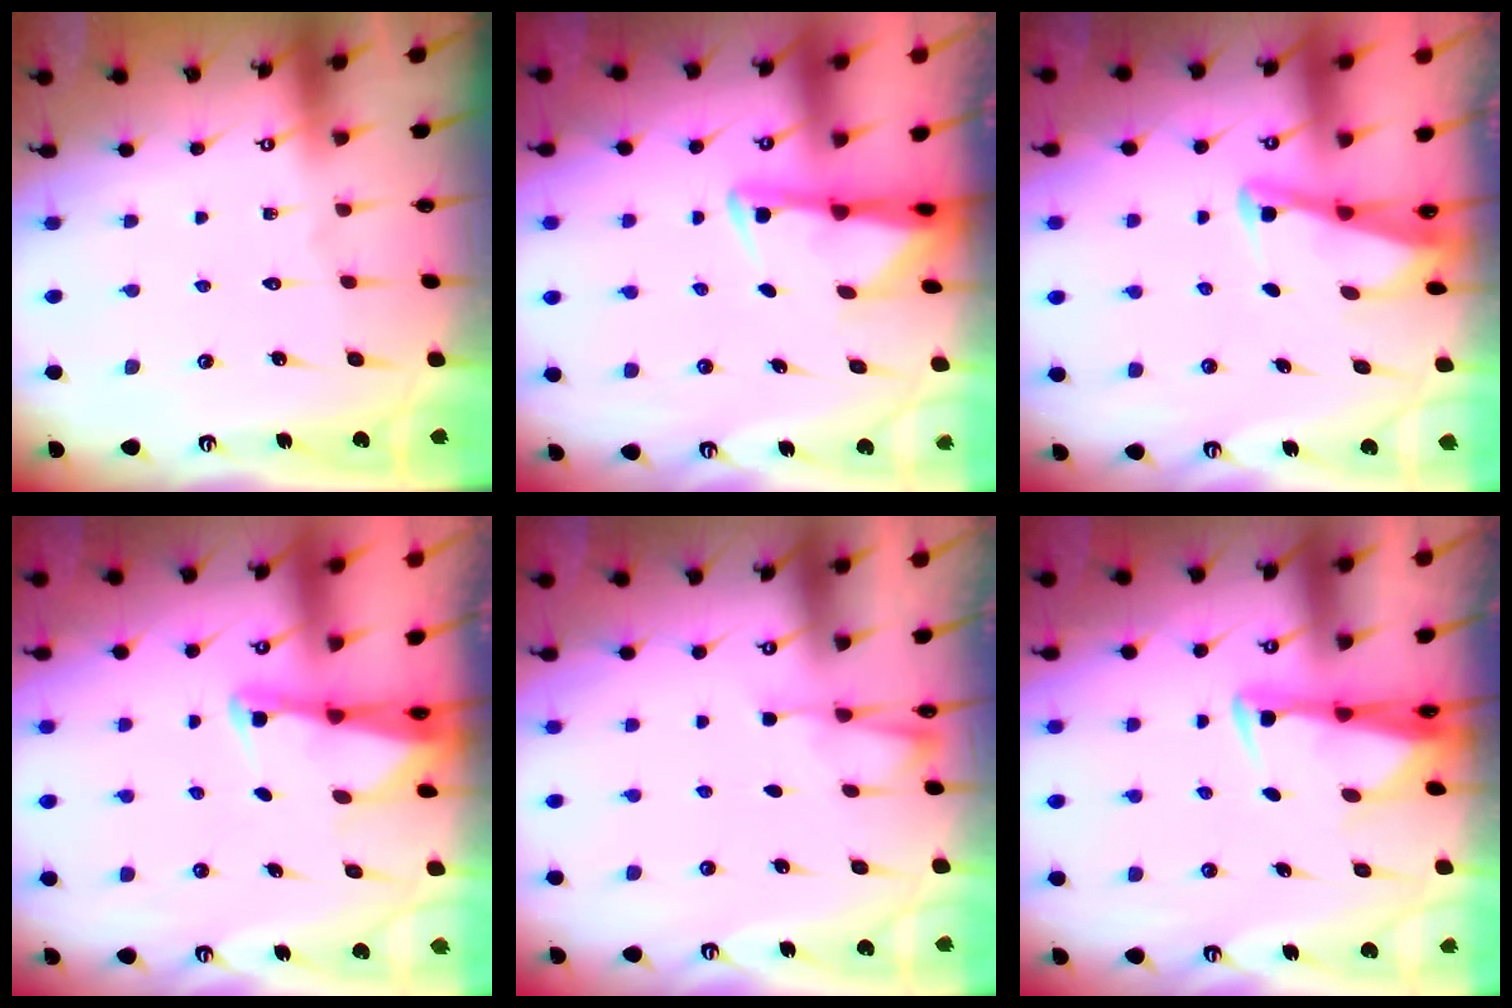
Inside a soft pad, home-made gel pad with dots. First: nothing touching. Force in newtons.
{"total": 2.7, "press": 2.6, "slide": 0.7}
{"total": 2.9, "press": 2.8, "slide": 0.3}
{"total": 2.6, "press": 2.6, "slide": 0.3}
{"total": 2.3, "press": 2.2, "slide": 0.4}
{"total": 2.9, "press": 2.9, "slide": 0.7}